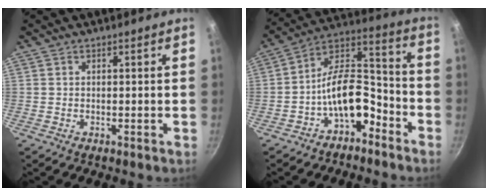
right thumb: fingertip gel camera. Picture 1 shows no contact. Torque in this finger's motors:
{"motor_torque": [1.78, 1.46, 1.33, -0.52, 0.42]}